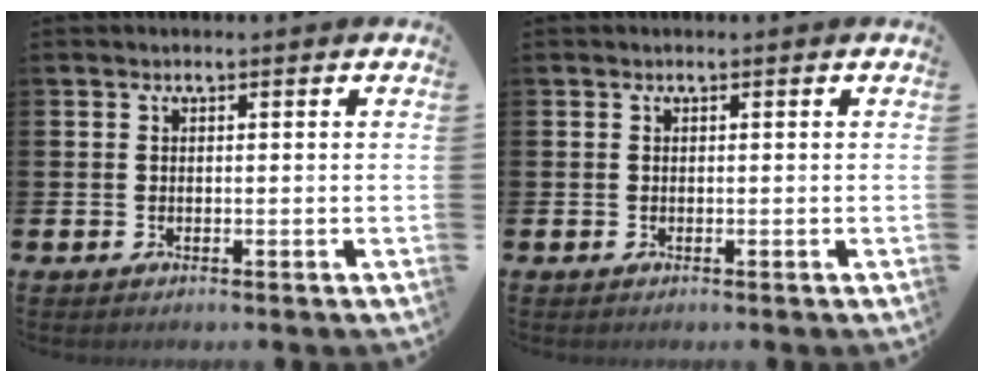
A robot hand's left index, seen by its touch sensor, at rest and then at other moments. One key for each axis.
{"total": 0.0}